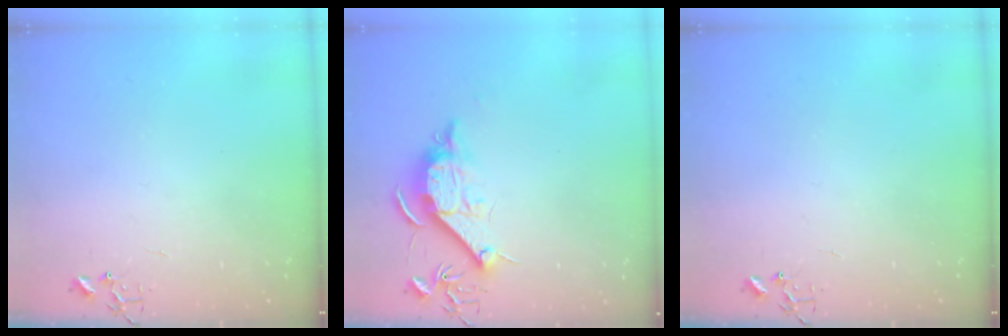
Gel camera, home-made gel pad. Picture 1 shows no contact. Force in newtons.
{"total": 12.0, "press": 12.0, "slide": 0.6}
{"total": 0.0}